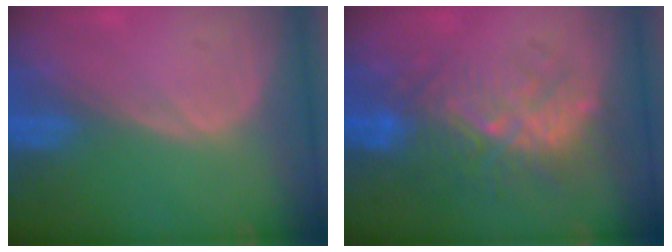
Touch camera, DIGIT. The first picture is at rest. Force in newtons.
{"total": 9.1, "press": 8.7, "slide": 2.7}